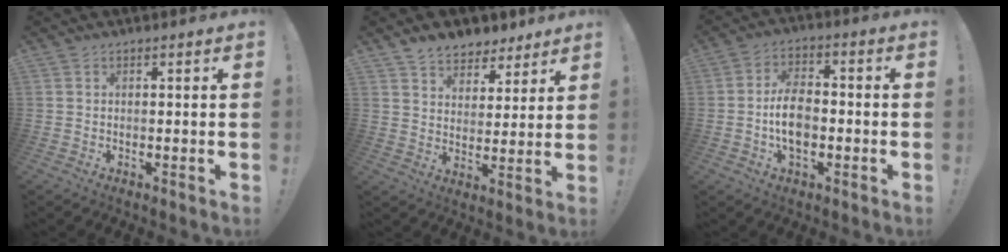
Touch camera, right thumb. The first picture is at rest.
{"total": 8.1, "force": [6.4, 4.6, 1.6], "torque": [-0.034, -0.047, 0.124]}
{"total": 9.8, "force": [-2.2, 6.0, 7.4], "torque": [-0.133, 0.009, -0.039]}